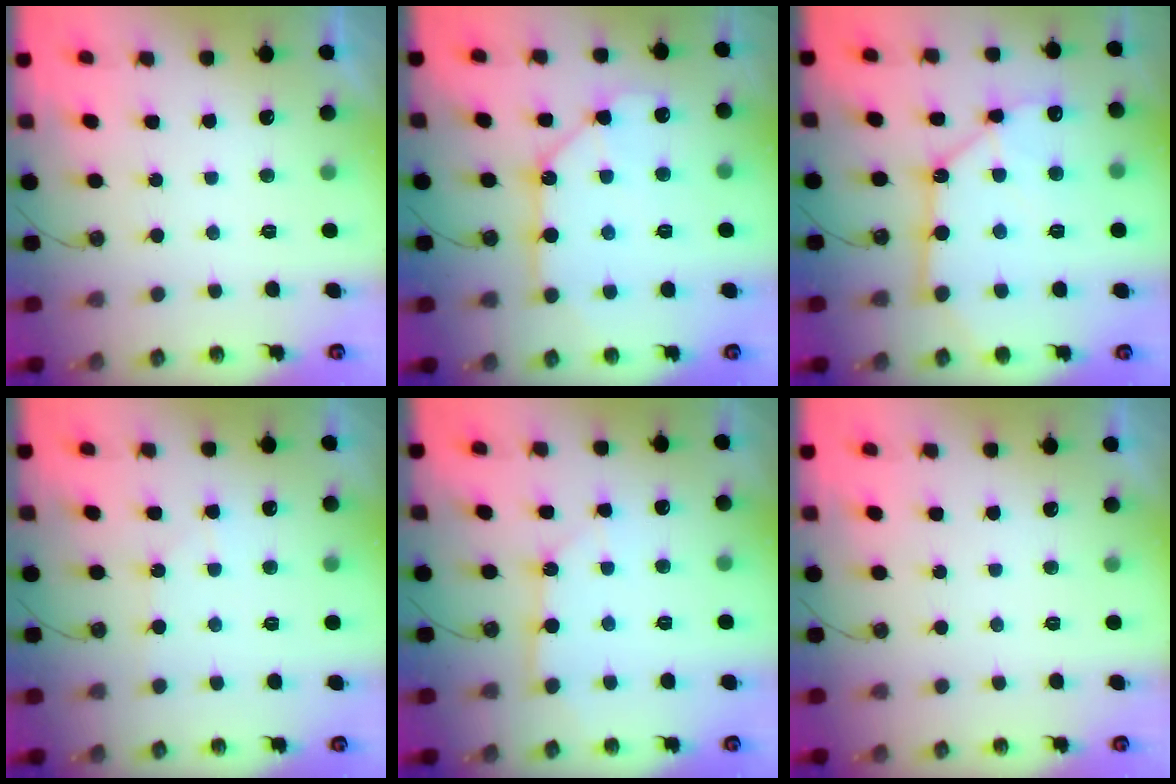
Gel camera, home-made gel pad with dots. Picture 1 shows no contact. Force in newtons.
{"total": 11.2, "press": 11.2, "slide": 1.0}
{"total": 16.2, "press": 16.1, "slide": 1.8}
{"total": 4.7, "press": 4.7, "slide": 0.5}
{"total": 4.1, "press": 4.1, "slide": 0.3}
{"total": 0.0}